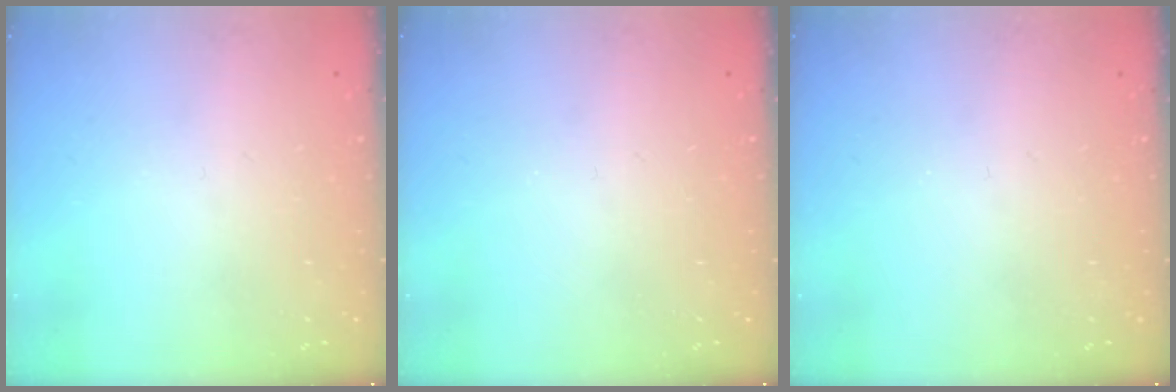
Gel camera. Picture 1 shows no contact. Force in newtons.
{"total": 0.0}
{"total": 0.0}